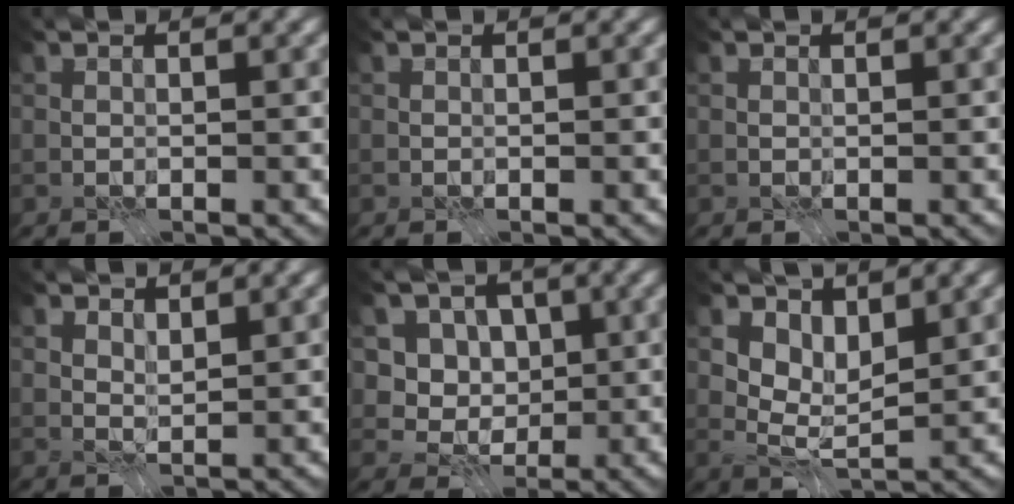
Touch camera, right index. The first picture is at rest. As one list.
[{"total": 0.0}, {"total": 0.0}, {"total": 1.6, "force": [1.0, 0.7, 1.0], "torque": [-0.021, -0.002, 0.018]}, {"total": 7.7, "force": [1.6, 6.6, 3.6], "torque": [-0.040, 0.010, 0.007]}, {"total": 2.9, "force": [1.6, 1.5, 1.9], "torque": [-0.037, -0.009, 0.024]}]